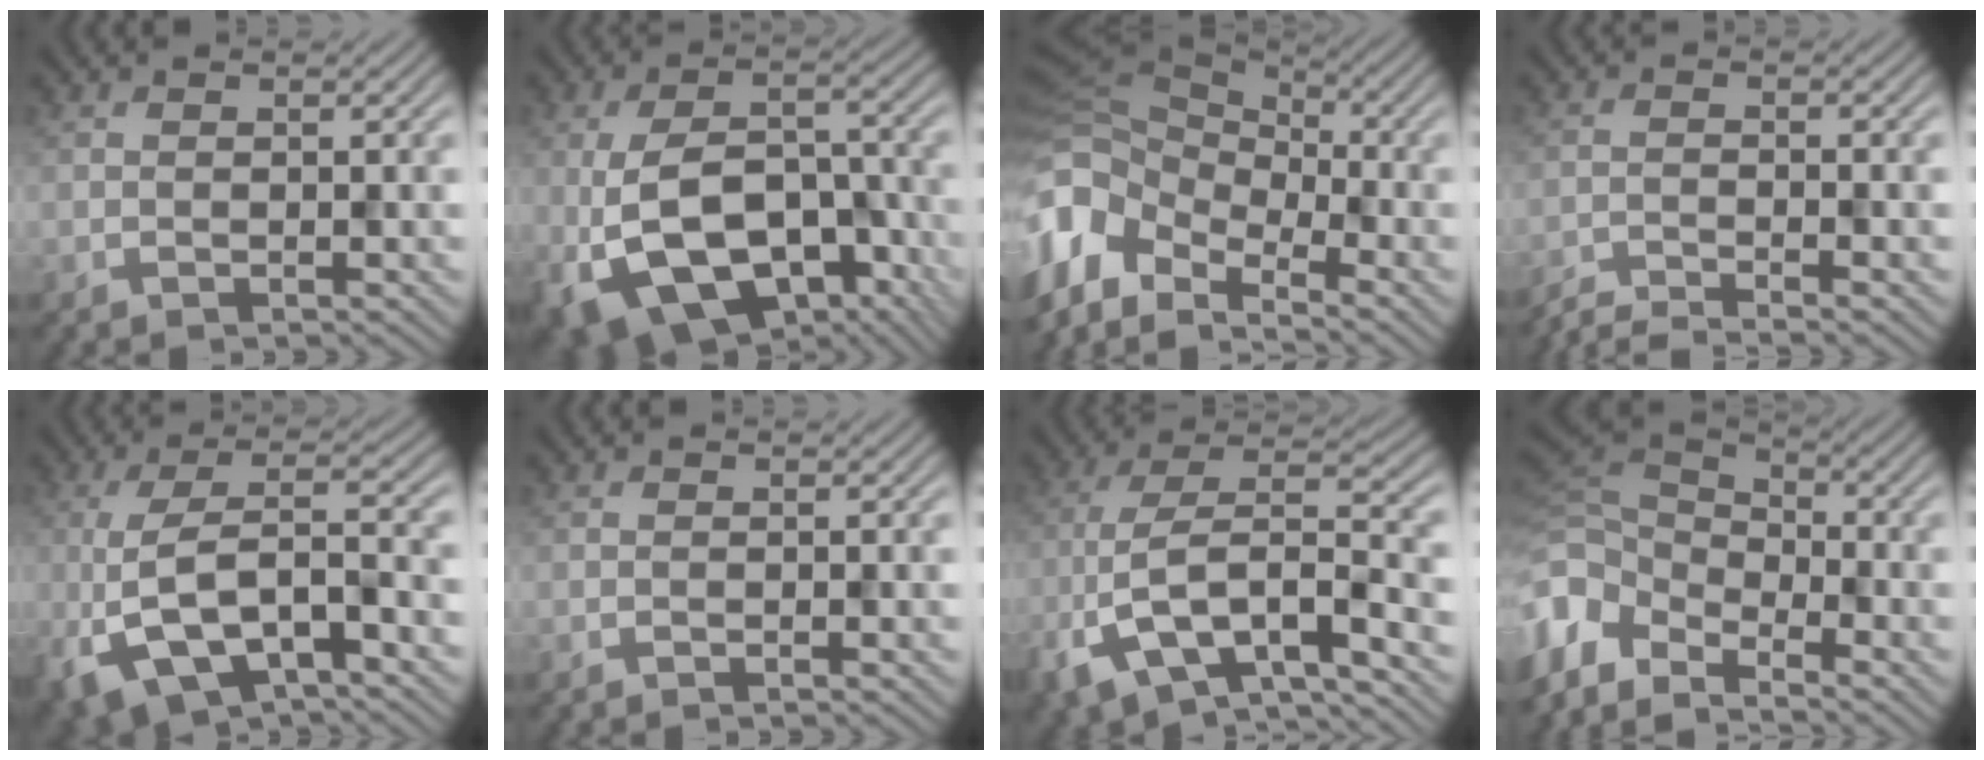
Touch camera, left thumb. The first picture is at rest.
{"total": 15.3, "force": [-6.4, 8.1, 11.2], "torque": [-0.207, -0.020, -0.106]}
{"total": 10.9, "force": [-5.1, 7.0, 6.6], "torque": [-0.194, -0.024, -0.080]}
{"total": 4.3, "force": [-3.8, 0.3, 2.0], "torque": [-0.036, -0.003, -0.080]}
{"total": 11.2, "force": [-4.5, 3.9, 9.5], "torque": [-0.187, -0.006, -0.081]}
{"total": 0.0}
{"total": 12.0, "force": [-6.1, 4.4, 9.4], "torque": [-0.185, -0.009, -0.118]}
{"total": 8.6, "force": [-4.6, 4.9, 5.3], "torque": [-0.147, -0.008, -0.092]}